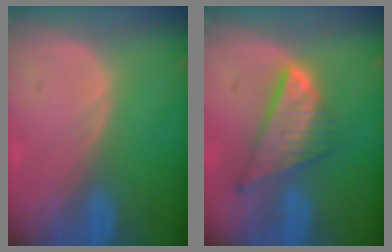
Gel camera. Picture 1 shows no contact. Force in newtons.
{"total": 8.4, "press": 7.2, "slide": 4.3}